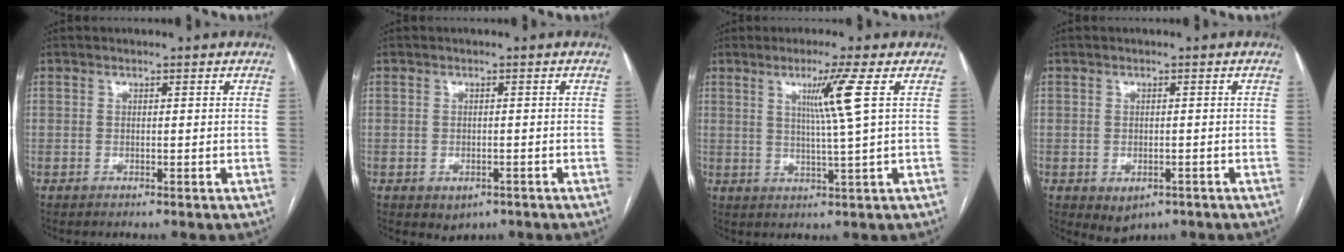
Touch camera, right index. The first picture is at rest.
{"total": 2.5, "force": [-1.3, 1.8, 1.2], "torque": [-0.011, 0.000, -0.005]}
{"total": 6.1, "force": [2.0, -2.0, 5.5], "torque": [-0.103, -0.010, 0.041]}
{"total": 3.2, "force": [-1.5, 2.3, 1.8], "torque": [-0.023, -0.003, -0.007]}